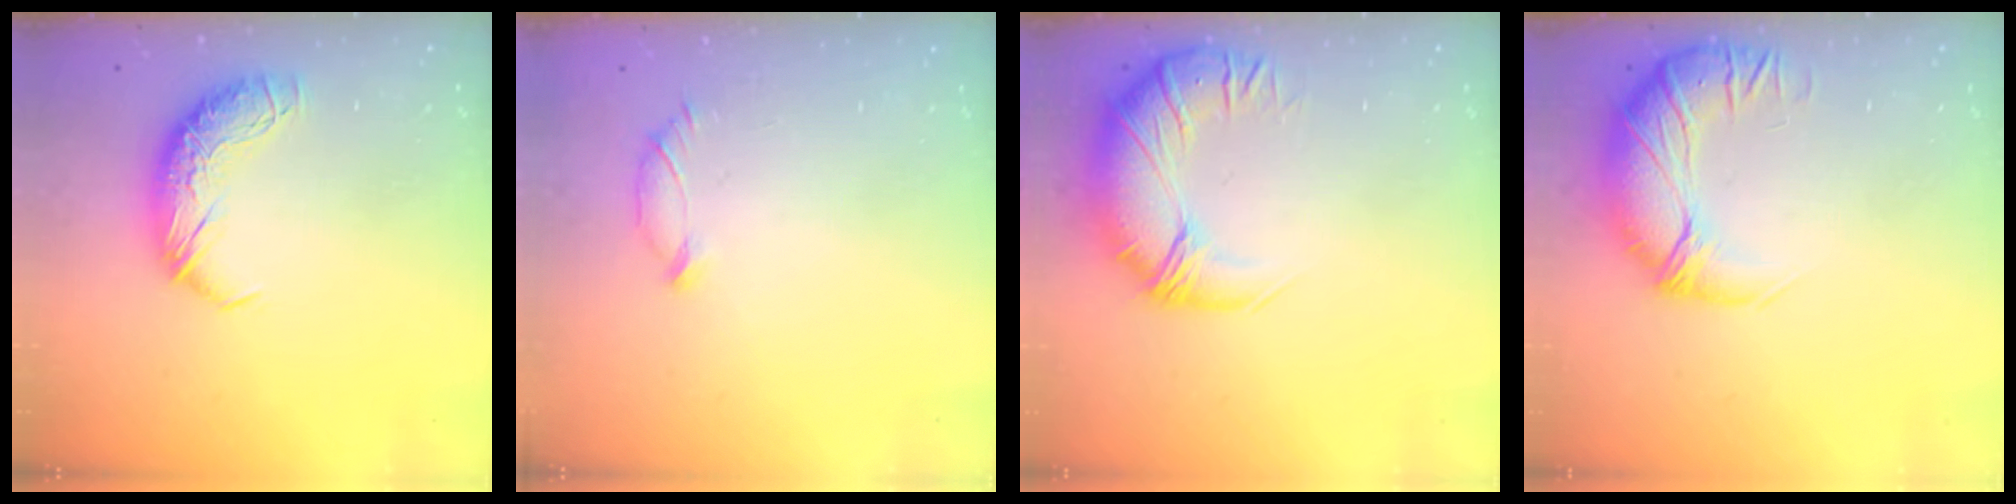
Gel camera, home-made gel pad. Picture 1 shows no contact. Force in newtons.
{"total": 5.8, "press": 5.7, "slide": 1.0}
{"total": 3.2, "press": 0.8, "slide": 3.2}
{"total": 2.5, "press": 0.4, "slide": 2.5}